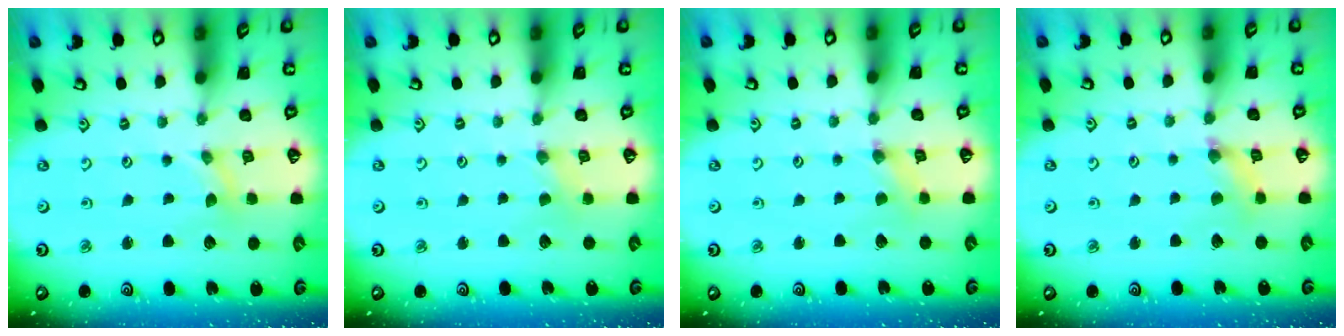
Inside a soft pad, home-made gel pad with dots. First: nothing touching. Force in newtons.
{"total": 0.0}
{"total": 0.0}
{"total": 2.1, "press": 2.1, "slide": 0.4}